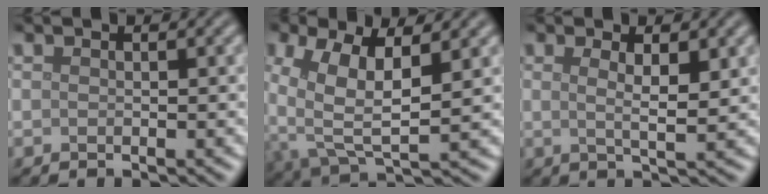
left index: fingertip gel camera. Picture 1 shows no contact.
{"total": 7.1, "force": [1.3, 3.1, 6.2], "torque": [-0.132, 0.002, 0.020]}
{"total": 2.9, "force": [0.9, 0.7, 2.7], "torque": [-0.044, -0.004, 0.013]}